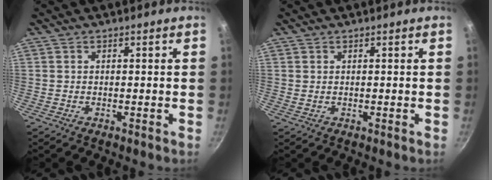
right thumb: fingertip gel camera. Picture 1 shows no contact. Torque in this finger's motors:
{"motor_torque": [-0.25, -0.25, -0.28, 0.25, -0.05]}